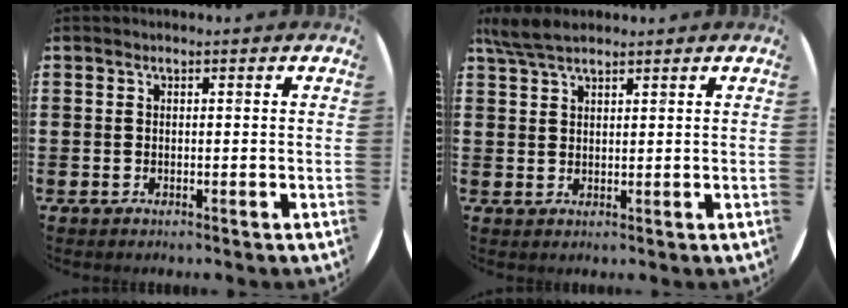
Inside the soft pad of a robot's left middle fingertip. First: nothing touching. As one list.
[{"total": 4.0, "force": [3.3, 1.1, 2.0], "torque": [-0.046, 0.003, 0.061]}]